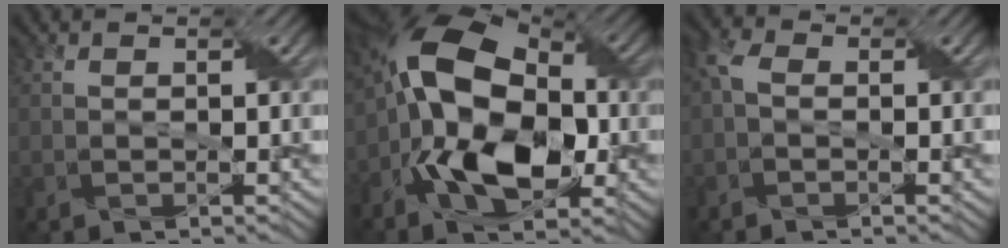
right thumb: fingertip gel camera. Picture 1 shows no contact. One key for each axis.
{"total": 15.5, "fx": -2.9, "fy": 8.8, "fz": 12.5, "tx": -0.249, "ty": 0.009, "tz": -0.072}
{"total": 2.1, "fx": -0.2, "fy": 1.2, "fz": 1.7, "tx": -0.058, "ty": 0.012, "tz": -0.018}